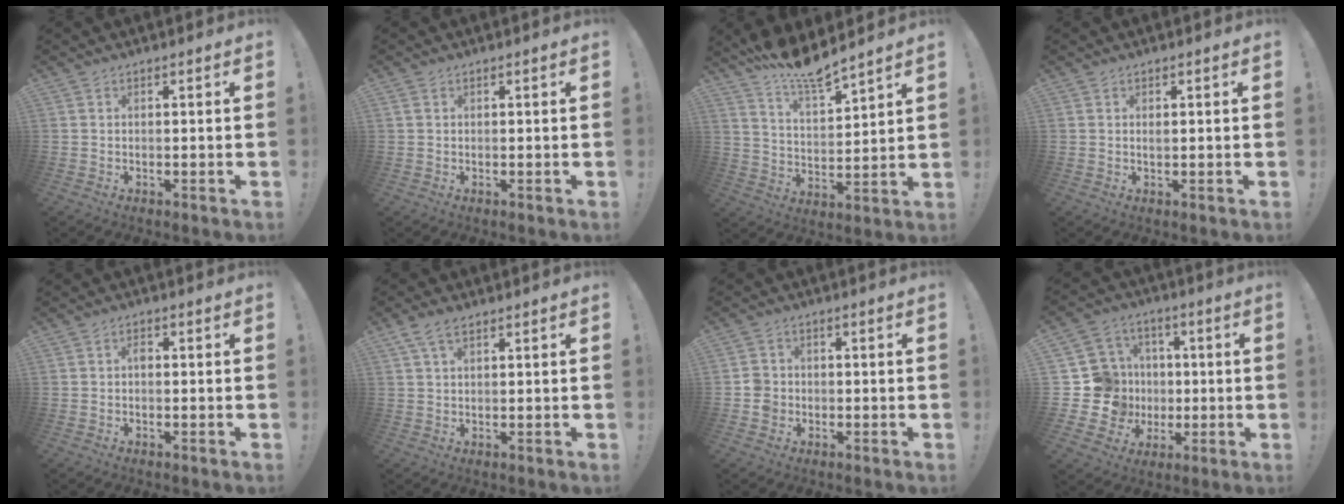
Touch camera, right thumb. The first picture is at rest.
{"total": 0.8, "force": [0.4, 0.7, 0.2], "torque": [-0.002, 0.001, 0.008]}
{"total": 10.3, "force": [9.7, 0.4, 3.4], "torque": [-0.070, -0.082, 0.169]}
{"total": 0.6, "force": [0.2, 0.5, 0.3], "torque": [-0.005, 0.002, 0.003]}
{"total": 1.3, "force": [-0.6, 0.7, 0.9], "torque": [-0.023, 0.007, -0.011]}
{"total": 4.8, "force": [2.7, 2.2, 3.3], "torque": [-0.064, -0.004, 0.051]}
{"total": 4.8, "force": [-1.4, 4.2, 1.7], "torque": [-0.025, 0.011, -0.025]}
{"total": 12.4, "force": [-1.0, 12.0, 2.9], "torque": [-0.038, 0.013, -0.002]}